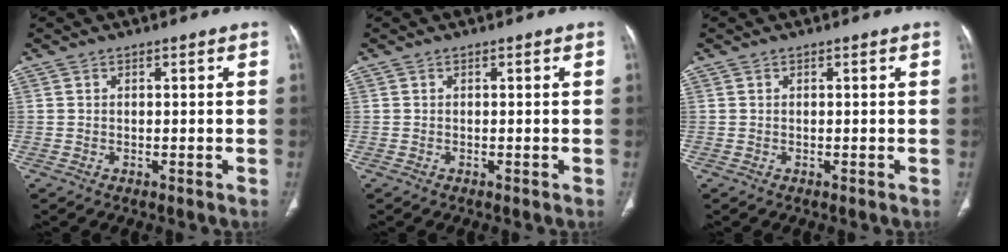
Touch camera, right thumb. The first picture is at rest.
{"total": 0.0}
{"total": 0.0}